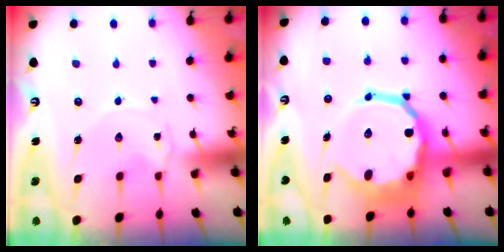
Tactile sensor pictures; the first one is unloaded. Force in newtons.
{"total": 16.9, "press": 16.5, "slide": 3.9}